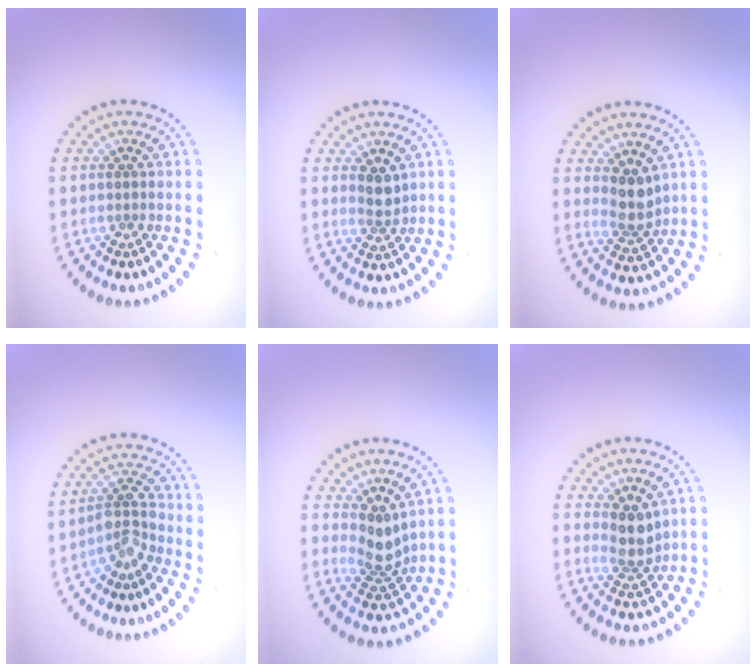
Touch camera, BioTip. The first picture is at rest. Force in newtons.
{"total": 1.9, "press": 1.6, "slide": 1.0}
{"total": 2.8, "press": 2.2, "slide": 1.7}
{"total": 2.7, "press": 2.0, "slide": 1.8}
{"total": 2.9, "press": 2.2, "slide": 1.9}
{"total": 2.8, "press": 2.2, "slide": 1.7}